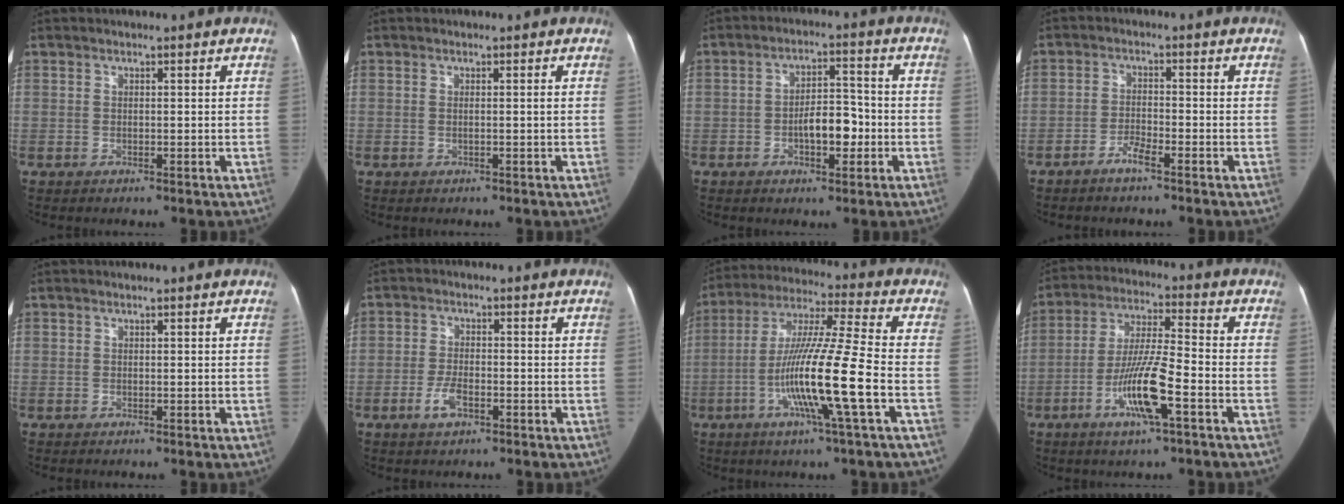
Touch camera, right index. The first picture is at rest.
{"total": 0.9, "force": [-0.1, 0.0, 0.9], "torque": [-0.017, 0.001, -0.001]}
{"total": 7.0, "force": [-1.9, 3.2, 6.0], "torque": [-0.101, 0.021, -0.026]}
{"total": 3.1, "force": [-2.4, 0.9, 1.8], "torque": [-0.035, 0.004, -0.046]}
{"total": 0.0}
{"total": 4.3, "force": [-2.1, 2.1, 3.1], "torque": [-0.067, 0.000, -0.037]}
{"total": 15.8, "force": [-4.6, -1.0, 15.1], "torque": [-0.290, -0.007, -0.091]}
{"total": 11.5, "force": [-4.7, 1.1, 10.4], "torque": [-0.203, -0.004, -0.087]}